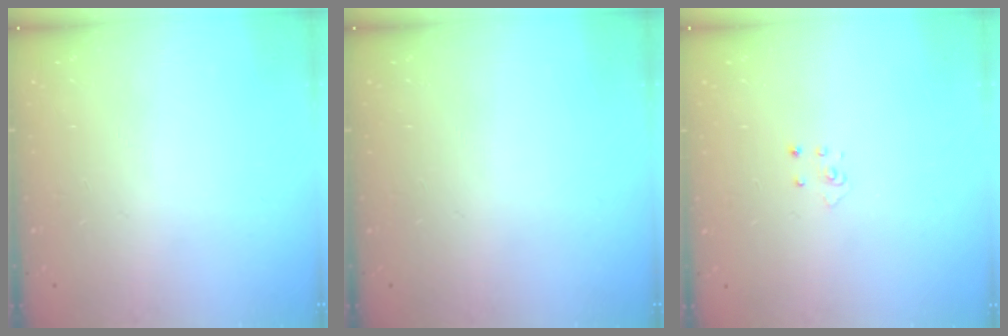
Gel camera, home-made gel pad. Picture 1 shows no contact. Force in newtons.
{"total": 0.0}
{"total": 2.8, "press": 2.8, "slide": 0.3}